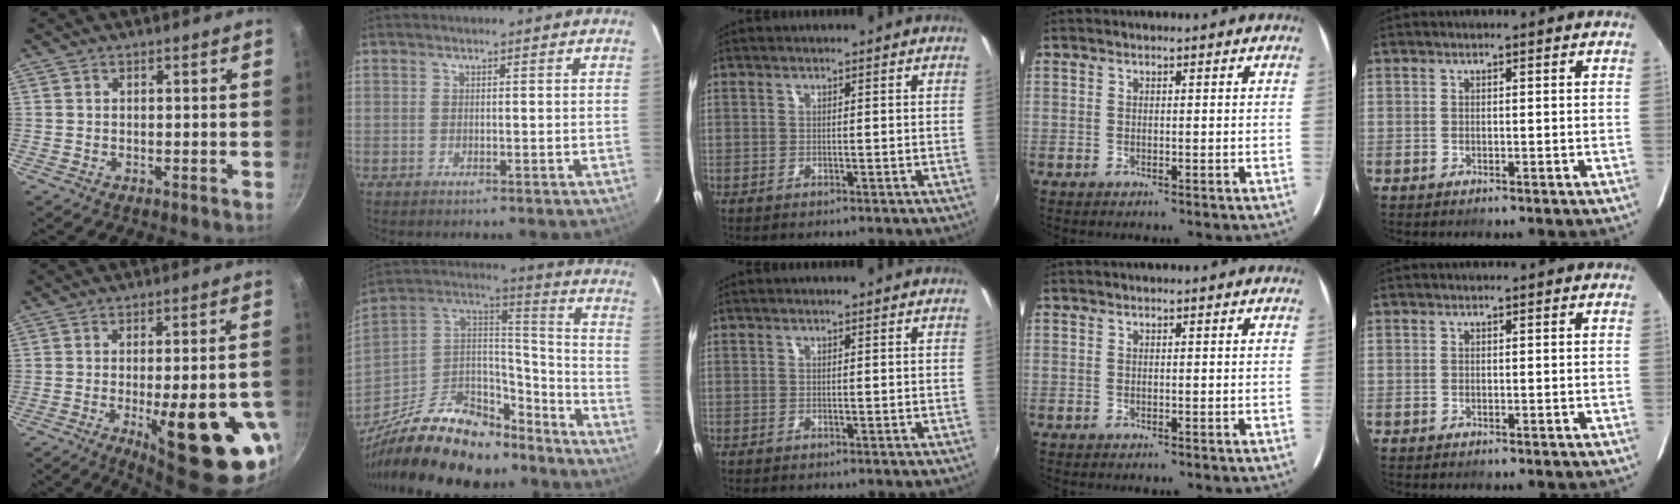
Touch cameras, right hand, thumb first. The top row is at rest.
{"thumb": {"total": 21.0, "force": [-7.3, 6.7, 18.5], "torque": [-0.208, 0.008, -0.083]}, "index": {"total": 29.2, "force": [-21.4, 13.3, 14.8], "torque": [-0.301, 0.027, -0.329]}}